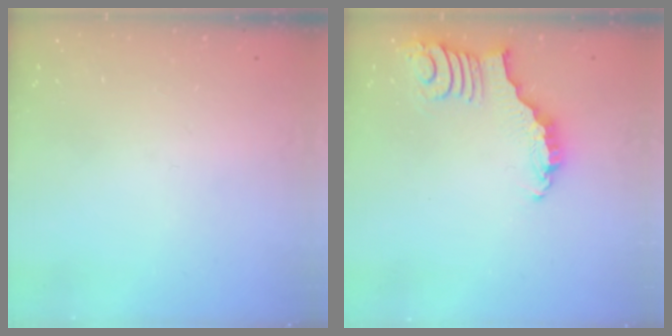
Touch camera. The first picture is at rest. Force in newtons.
{"total": 2.2, "press": 2.2, "slide": 0.3}